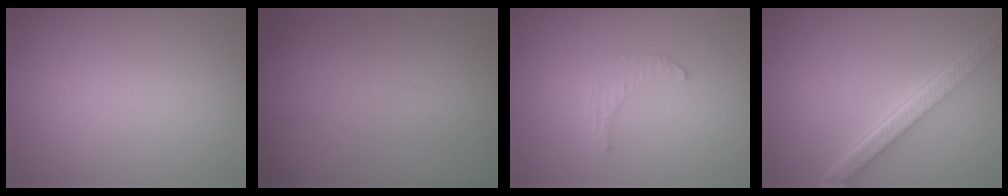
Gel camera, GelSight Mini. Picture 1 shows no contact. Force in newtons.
{"total": 0.0}
{"total": 1.3, "press": 1.3, "slide": 0.4}
{"total": 5.3, "press": 3.9, "slide": 3.5}